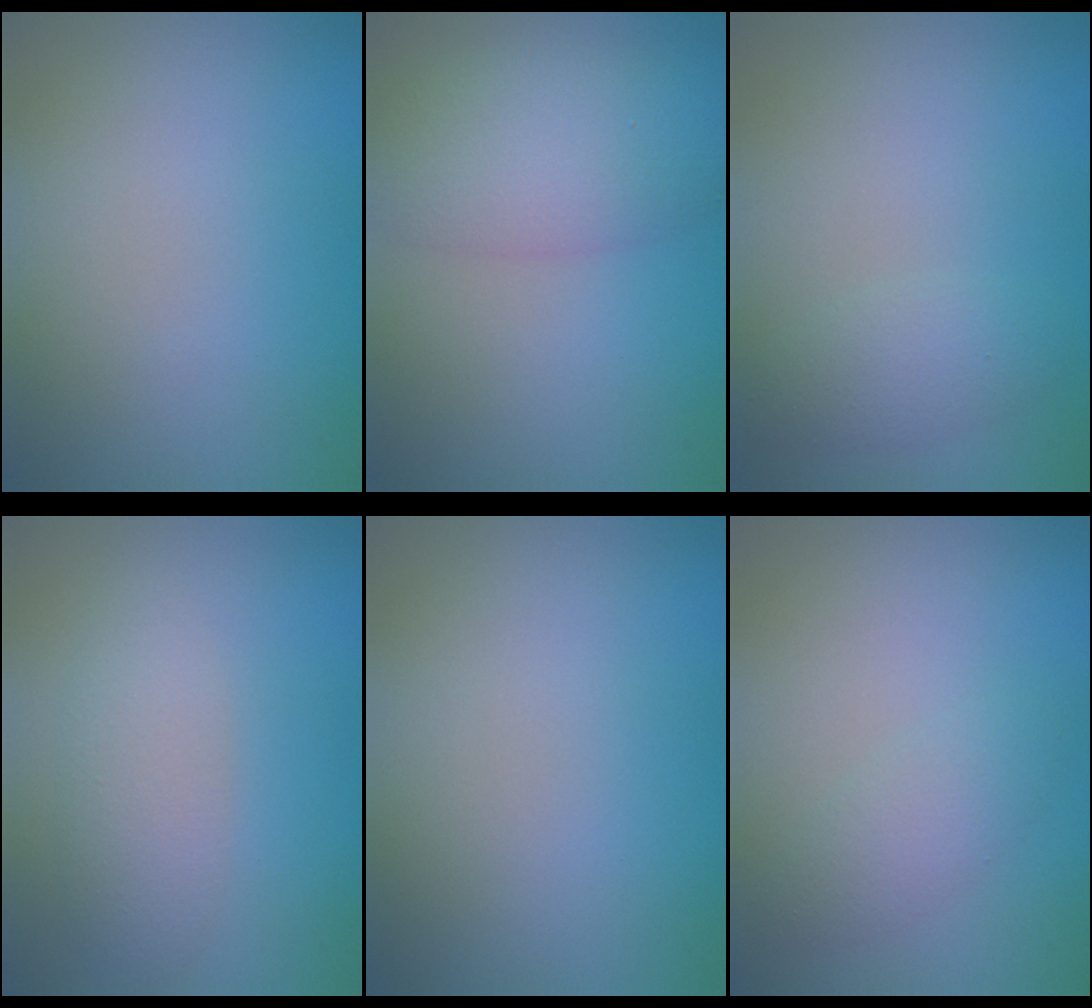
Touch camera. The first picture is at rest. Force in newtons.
{"total": 4.8, "press": 4.8, "slide": 0.3}
{"total": 1.7, "press": 1.7, "slide": 0.1}
{"total": 2.9, "press": 2.9, "slide": 0.1}
{"total": 0.0}
{"total": 1.8, "press": 1.8, "slide": 0.1}